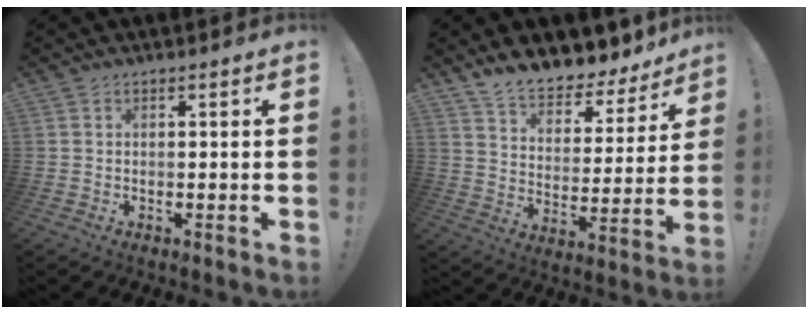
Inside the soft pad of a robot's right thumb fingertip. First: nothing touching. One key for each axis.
{"total": 11.0, "fx": 10.4, "fy": 2.9, "fz": 2.4, "tx": -0.054, "ty": -0.094, "tz": 0.183}